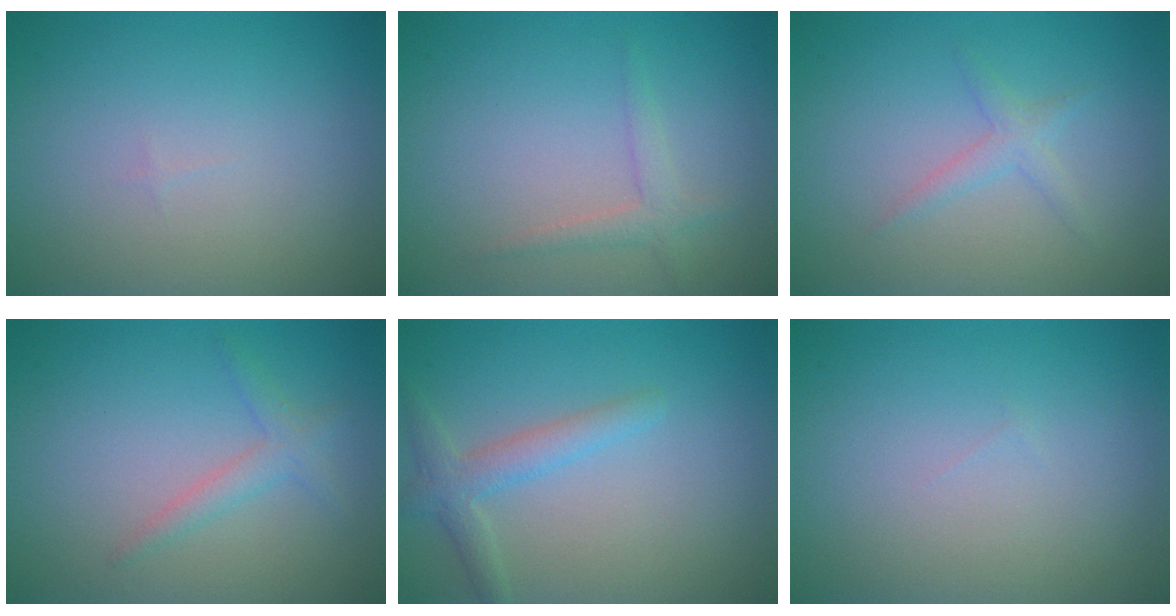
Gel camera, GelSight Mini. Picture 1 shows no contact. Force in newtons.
{"total": 1.6, "press": 1.6, "slide": 0.1}
{"total": 1.4, "press": 1.4, "slide": 0.1}
{"total": 1.8, "press": 1.8, "slide": 0.1}
{"total": 2.5, "press": 2.5, "slide": 0.1}
{"total": 0.0}